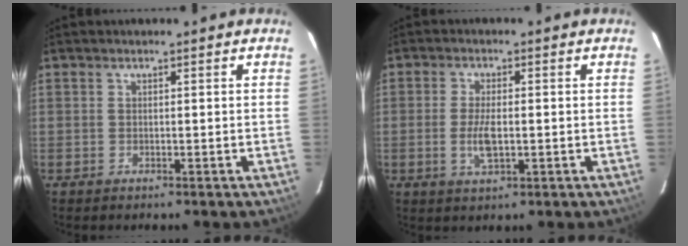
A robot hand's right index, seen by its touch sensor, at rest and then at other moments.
{"total": 5.1, "force": [-0.7, 1.8, 4.7], "torque": [-0.097, -0.005, -0.014]}